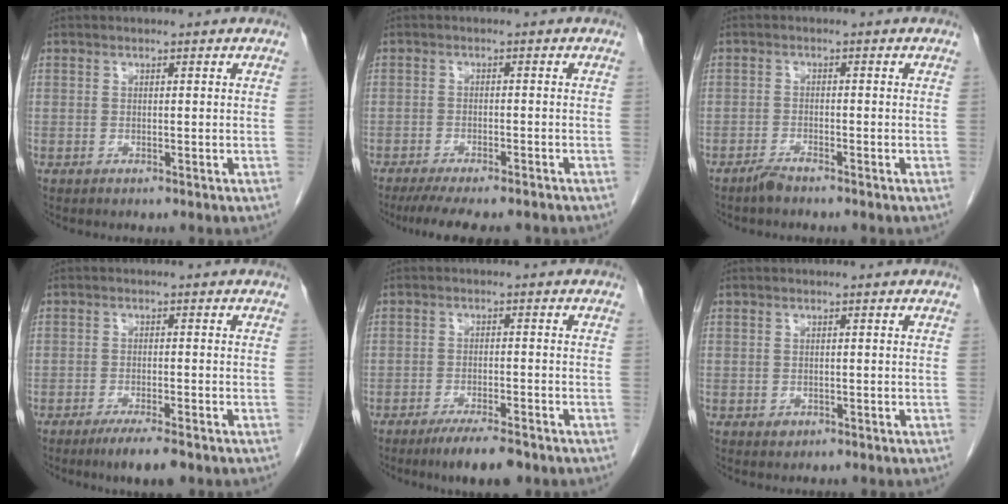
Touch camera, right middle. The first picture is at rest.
{"total": 11.1, "force": [-9.6, 2.0, 5.2], "torque": [-0.075, -0.014, -0.131]}
{"total": 1.9, "force": [-1.7, 0.1, 0.8], "torque": [-0.020, -0.003, -0.033]}
{"total": 5.1, "force": [-3.6, 0.5, 3.6], "torque": [-0.058, -0.012, -0.055]}
{"total": 6.4, "force": [-4.8, 1.0, 4.1], "torque": [-0.066, -0.012, -0.073]}
{"total": 0.8, "force": [-0.3, 0.6, 0.3], "torque": [-0.004, 0.002, -0.002]}